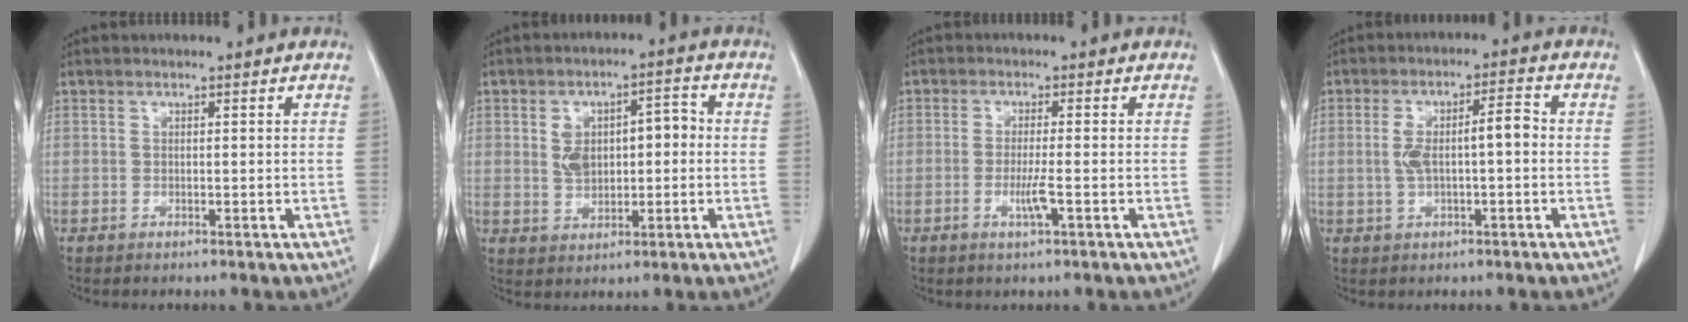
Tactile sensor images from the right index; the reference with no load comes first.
{"total": 7.6, "force": [0.6, 4.6, 6.0], "torque": [-0.103, 0.034, 0.021]}
{"total": 3.2, "force": [-1.1, 0.0, 3.0], "torque": [-0.061, -0.006, -0.022]}
{"total": 6.6, "force": [-0.1, 1.8, 6.4], "torque": [-0.125, 0.025, 0.000]}